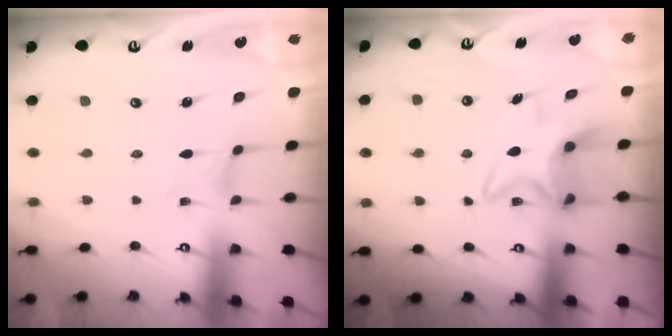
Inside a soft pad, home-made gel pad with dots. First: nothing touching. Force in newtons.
{"total": 6.4, "press": 6.4, "slide": 0.7}